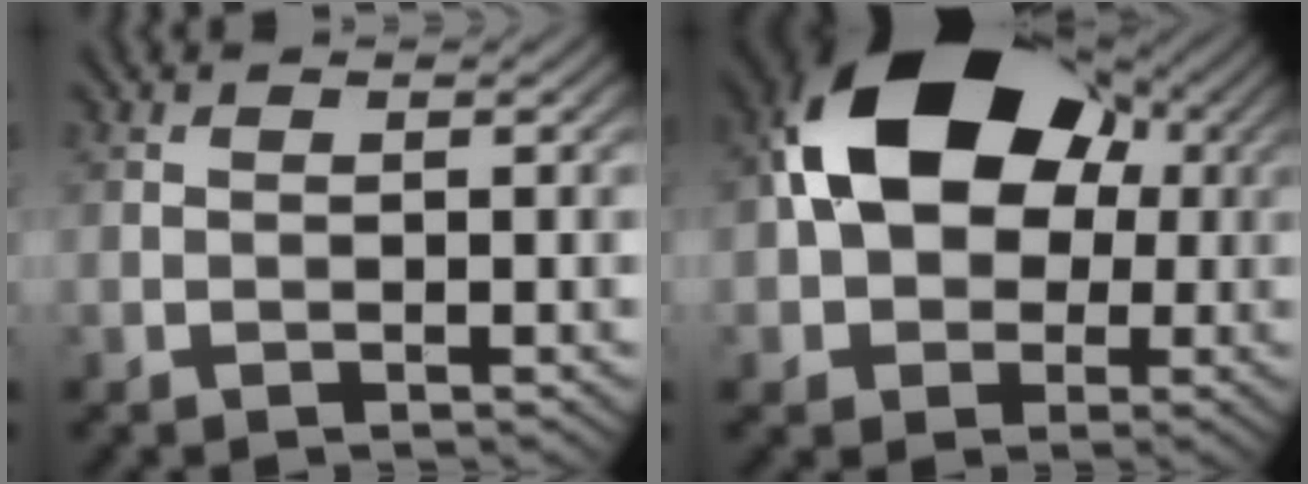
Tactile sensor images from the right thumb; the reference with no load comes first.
{"total": 17.3, "force": [2.9, 12.5, 11.6], "torque": [-0.176, 0.021, 0.033]}